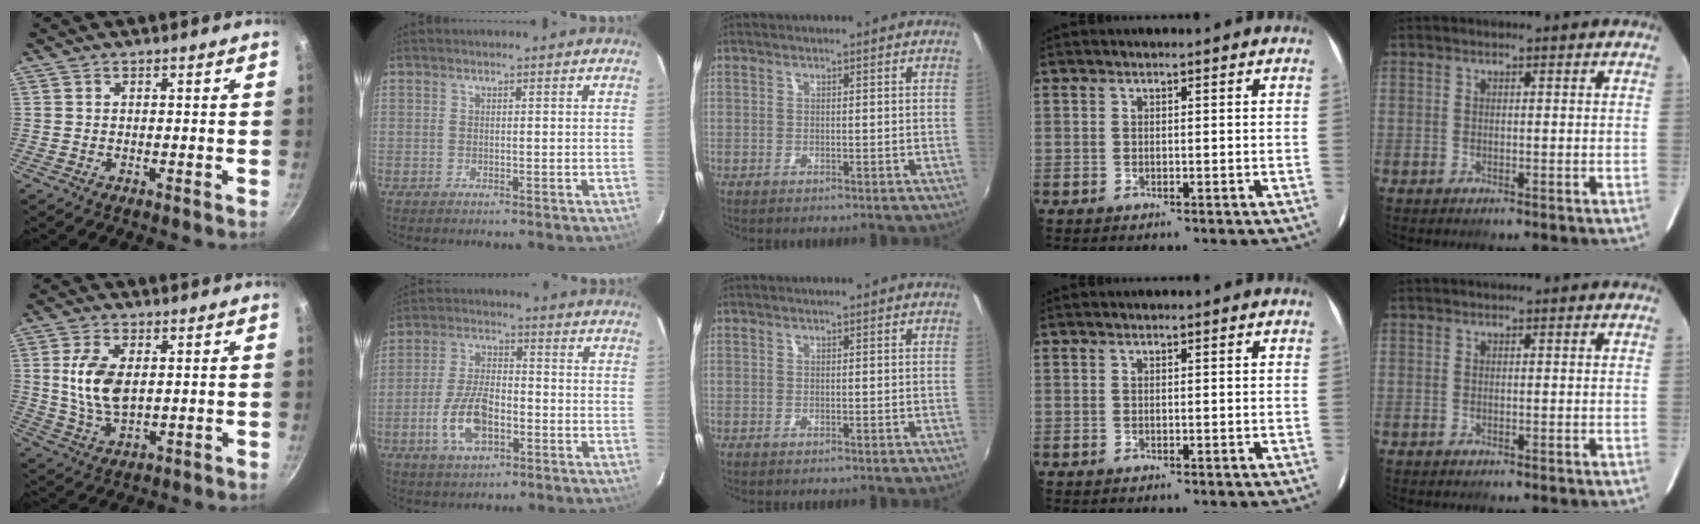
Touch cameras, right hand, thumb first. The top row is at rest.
{"thumb": {"total": 9.4, "force": [1.3, 5.2, 7.7], "torque": [-0.151, -0.008, 0.028]}, "index": {"total": 10.3, "force": [-3.9, 4.9, 8.2], "torque": [-0.172, 0.002, -0.068]}}